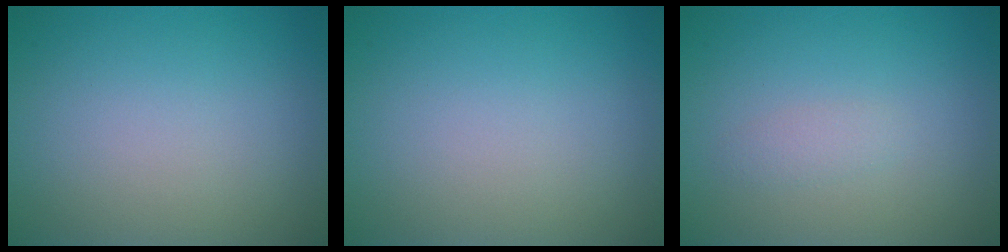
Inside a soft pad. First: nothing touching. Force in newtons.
{"total": 0.0}
{"total": 0.9, "press": 0.9, "slide": 0.0}